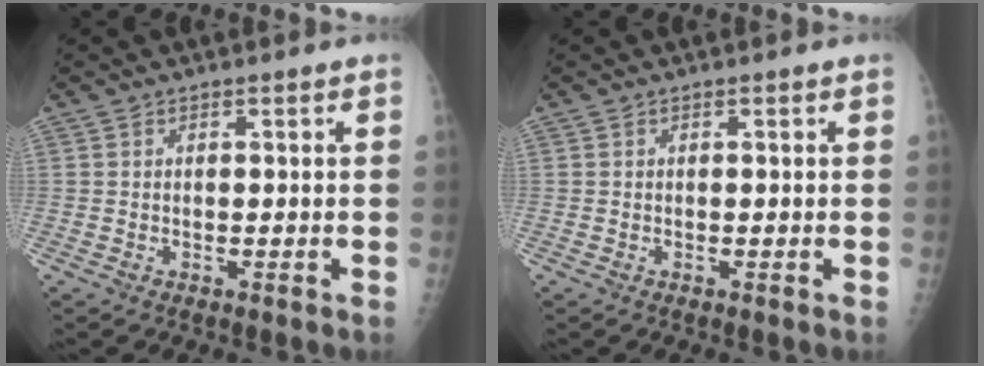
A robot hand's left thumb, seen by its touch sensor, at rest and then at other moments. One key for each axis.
{"total": 0.0}